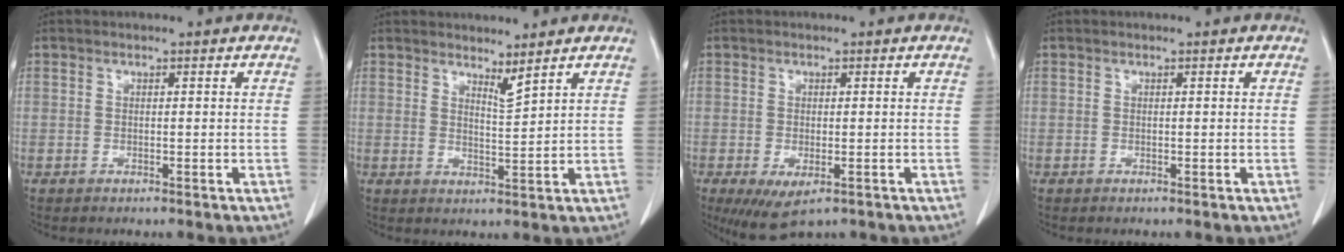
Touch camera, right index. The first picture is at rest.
{"total": 2.6, "force": [2.3, -0.3, 1.1], "torque": [-0.020, -0.014, 0.045]}
{"total": 5.8, "force": [-3.2, 2.5, 4.2], "torque": [-0.064, -0.014, -0.045]}
{"total": 0.0}